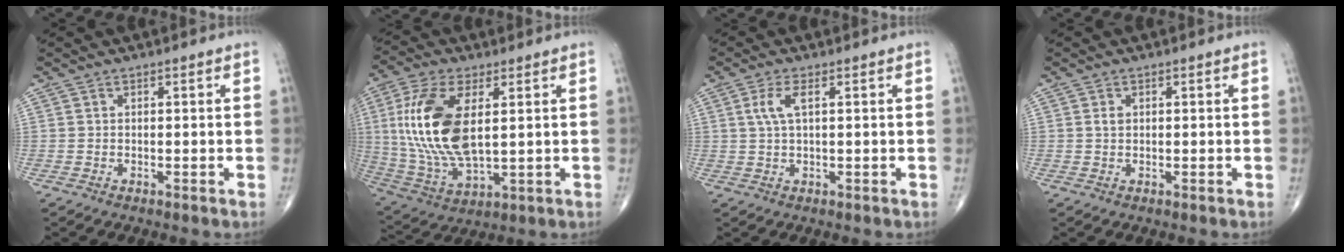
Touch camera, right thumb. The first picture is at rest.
{"total": 18.2, "force": [3.0, 8.6, 15.7], "torque": [-0.336, -0.013, 0.065]}
{"total": 3.8, "force": [1.1, 1.2, 3.4], "torque": [-0.085, 0.007, 0.024]}
{"total": 1.1, "force": [0.3, 0.8, 0.8], "torque": [-0.013, 0.003, 0.006]}